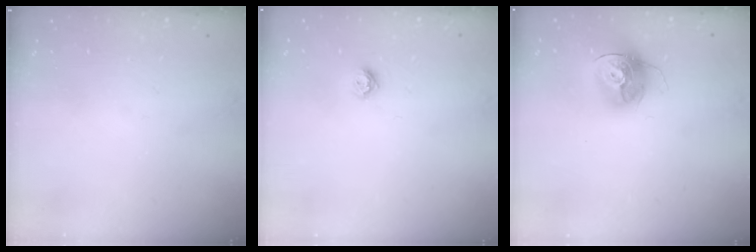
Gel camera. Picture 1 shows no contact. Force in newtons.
{"total": 5.8, "press": 5.8, "slide": 0.7}
{"total": 14.5, "press": 14.4, "slide": 1.5}